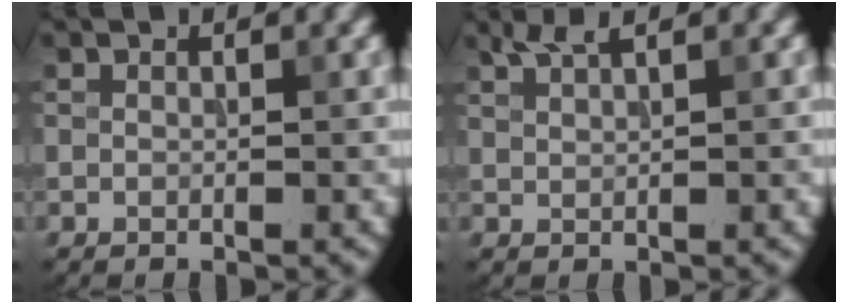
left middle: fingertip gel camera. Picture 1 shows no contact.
{"total": 2.2, "force": [1.5, 0.4, 1.6], "torque": [-0.025, 0.003, 0.033]}